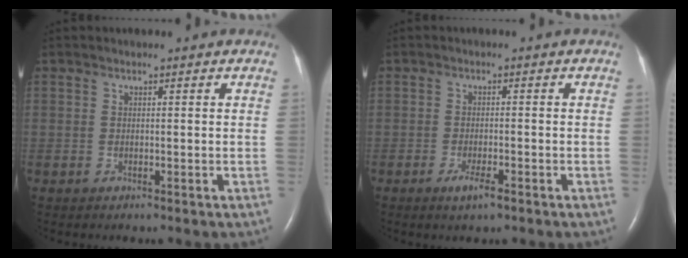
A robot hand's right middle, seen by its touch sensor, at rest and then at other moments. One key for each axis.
{"total": 2.7, "fx": -1.6, "fy": 0.4, "fz": 2.1, "tx": -0.040, "ty": -0.003, "tz": -0.030}